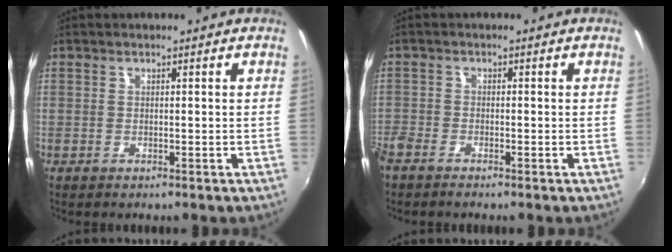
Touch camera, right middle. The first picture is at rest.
{"total": 3.4, "force": [-2.9, 1.0, 1.4], "torque": [-0.041, -0.013, -0.060]}